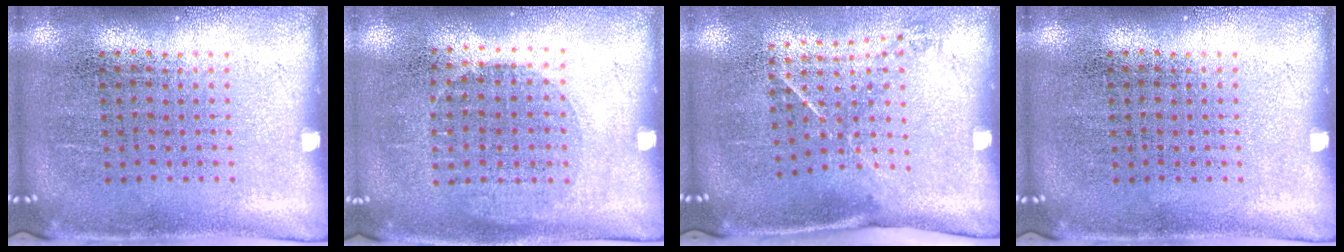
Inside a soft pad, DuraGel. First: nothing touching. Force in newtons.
{"total": 0.9, "press": 0.8, "slide": 0.4}
{"total": 1.5, "press": 1.0, "slide": 1.1}
{"total": 0.0}